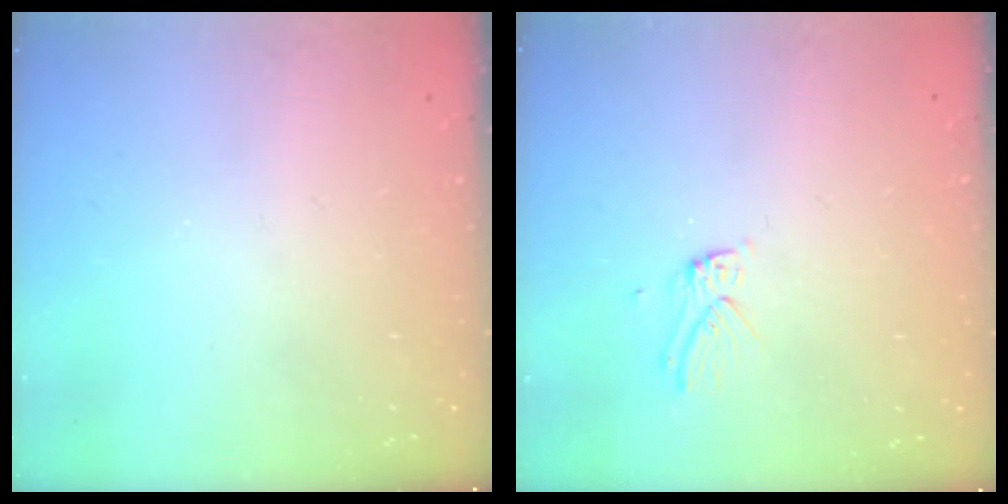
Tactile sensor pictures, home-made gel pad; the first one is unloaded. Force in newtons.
{"total": 3.9, "press": 3.9, "slide": 0.5}